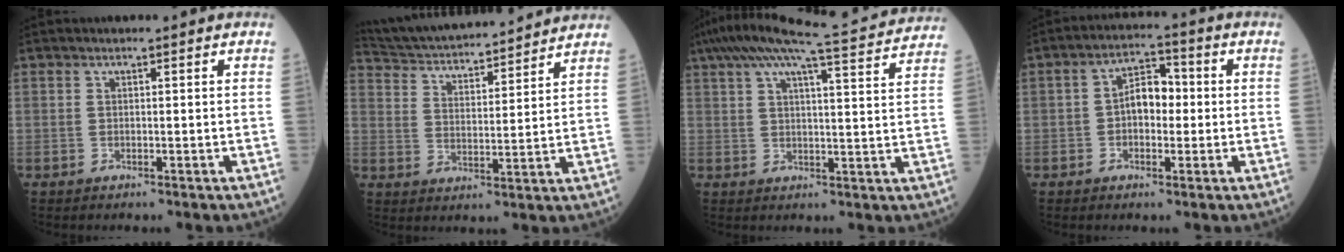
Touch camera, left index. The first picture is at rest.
{"total": 18.4, "force": [17.2, 2.2, 6.1], "torque": [-0.108, 0.034, 0.267]}
{"total": 19.1, "force": [17.0, 0.0, 8.8], "torque": [-0.154, 0.016, 0.218]}
{"total": 5.9, "force": [-0.3, 3.3, 4.9], "torque": [-0.088, 0.025, -0.011]}